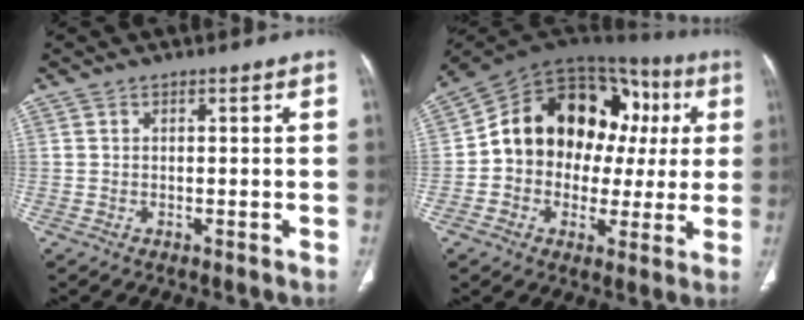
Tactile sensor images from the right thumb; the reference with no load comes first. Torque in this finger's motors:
{"motor_torque": [1.73, 1.80, 0.18, -0.08, 0.50]}